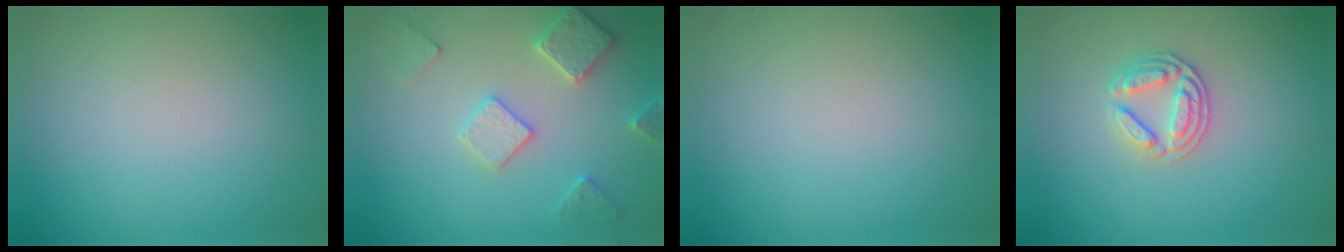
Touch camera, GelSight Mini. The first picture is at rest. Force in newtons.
{"total": 3.8, "press": 3.7, "slide": 0.8}
{"total": 0.0}
{"total": 2.6, "press": 2.5, "slide": 0.6}